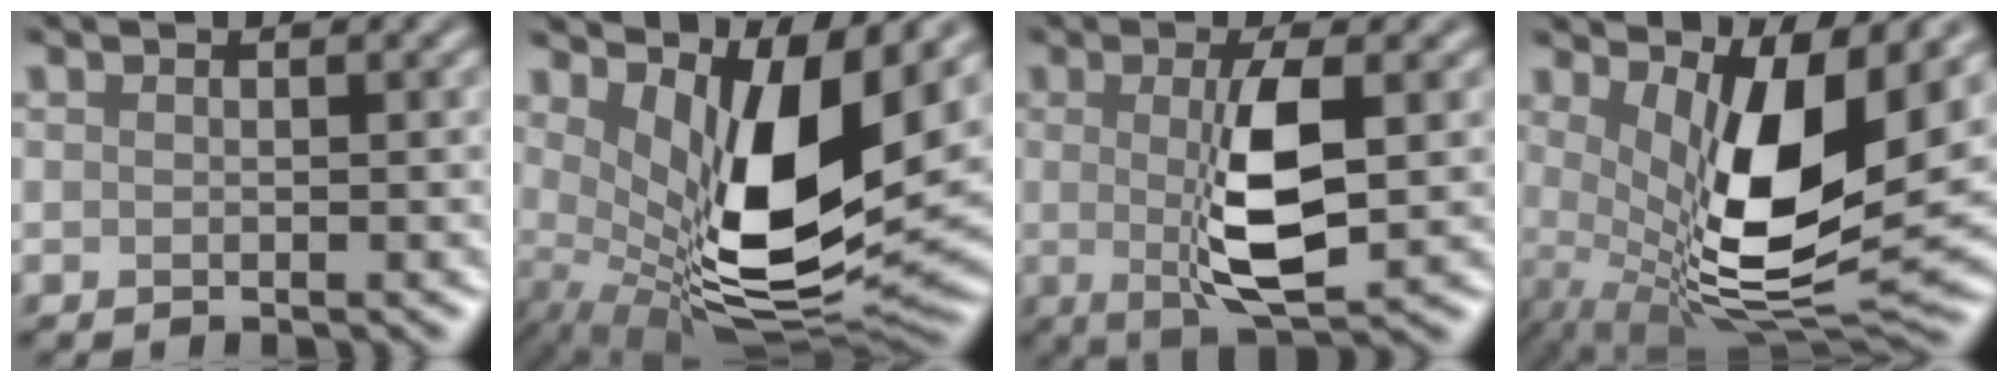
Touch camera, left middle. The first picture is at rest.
{"total": 11.8, "force": [1.9, 4.4, 10.8], "torque": [-0.189, -0.029, 0.046]}
{"total": 6.4, "force": [-0.2, 1.7, 6.2], "torque": [-0.116, -0.009, -0.001]}
{"total": 10.8, "force": [1.7, 3.6, 10.0], "torque": [-0.177, -0.027, 0.037]}